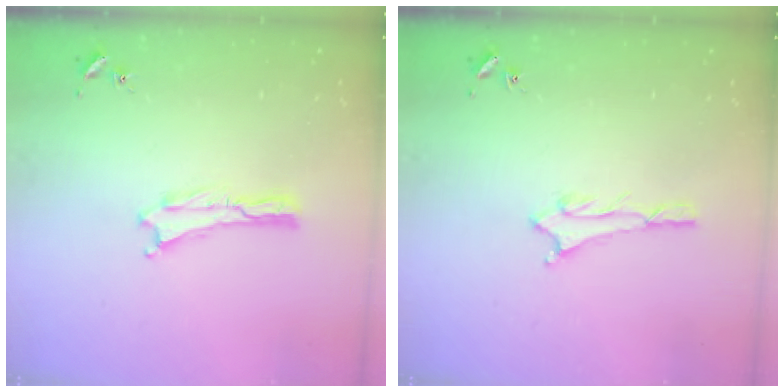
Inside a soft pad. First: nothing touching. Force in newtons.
{"total": 1.5, "press": 1.5, "slide": 0.1}